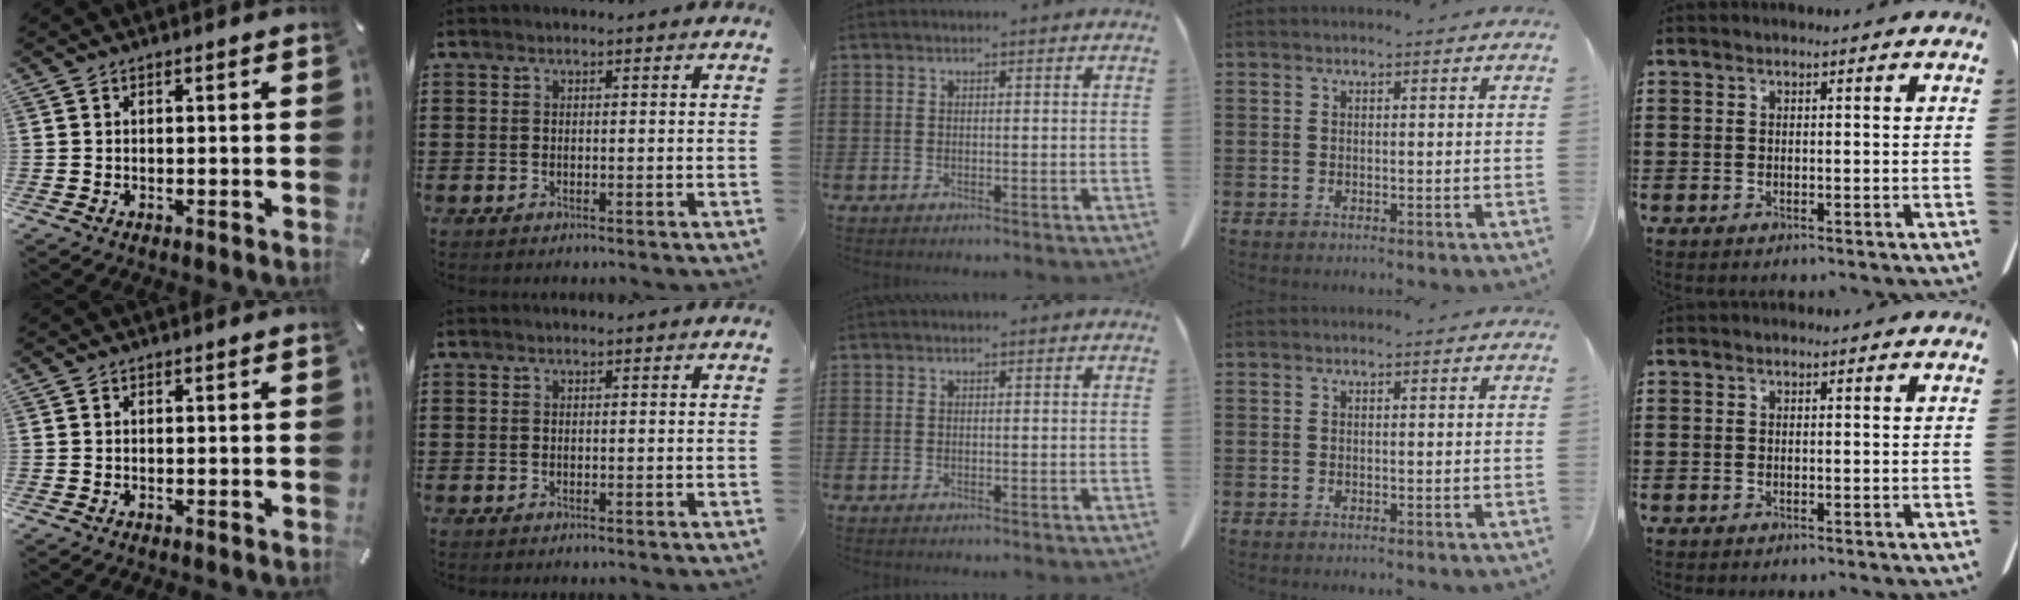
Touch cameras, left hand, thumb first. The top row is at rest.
{}